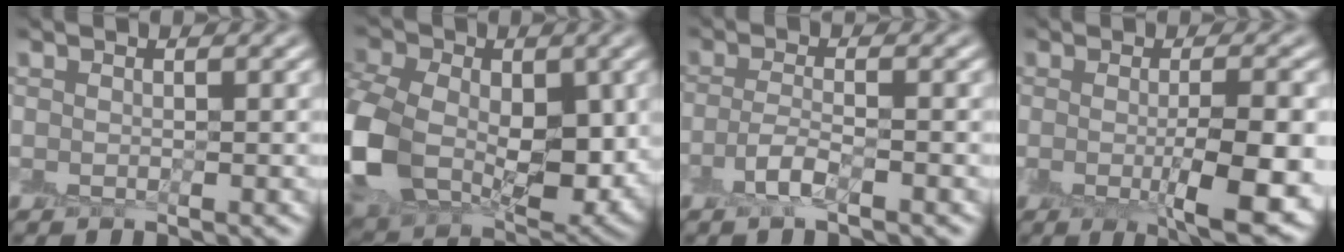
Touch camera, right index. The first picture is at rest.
{"total": 13.2, "force": [-1.3, 9.4, 9.2], "torque": [-0.217, -0.019, -0.022]}
{"total": 2.1, "force": [-1.2, 0.6, 1.7], "torque": [-0.035, 0.002, -0.025]}
{"total": 6.7, "force": [-1.0, 1.5, 6.4], "torque": [-0.090, -0.012, -0.007]}